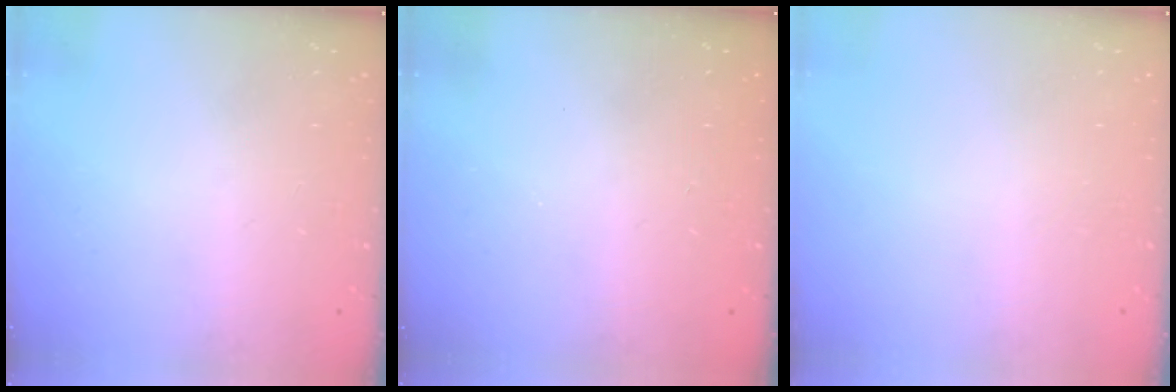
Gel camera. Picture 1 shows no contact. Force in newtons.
{"total": 0.0}
{"total": 0.0}